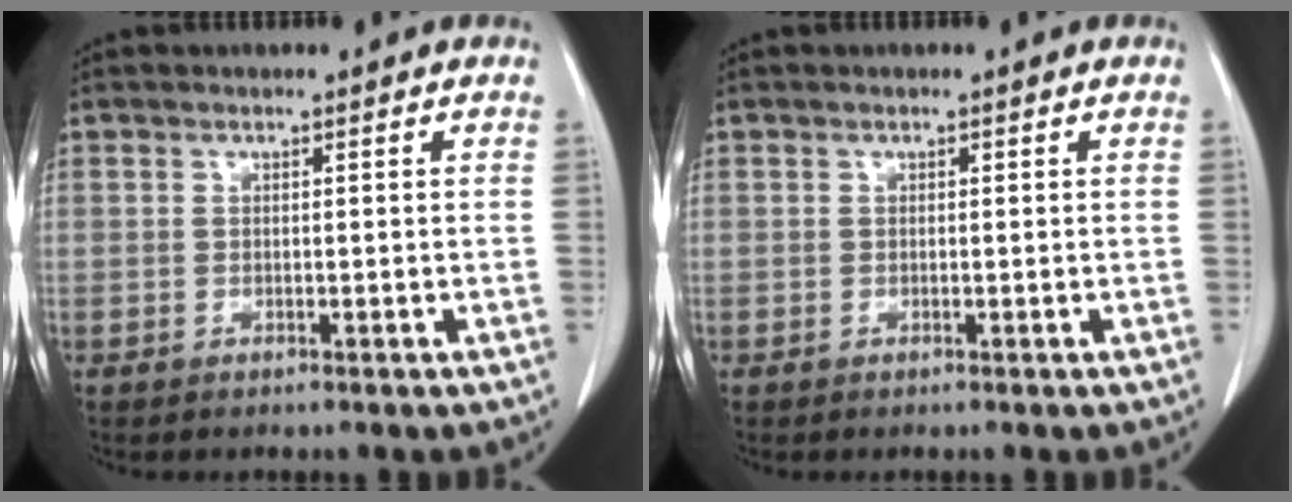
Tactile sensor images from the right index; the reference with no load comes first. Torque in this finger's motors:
{"motor_torque": [0.08, -0.02, 0.01, 0.01]}